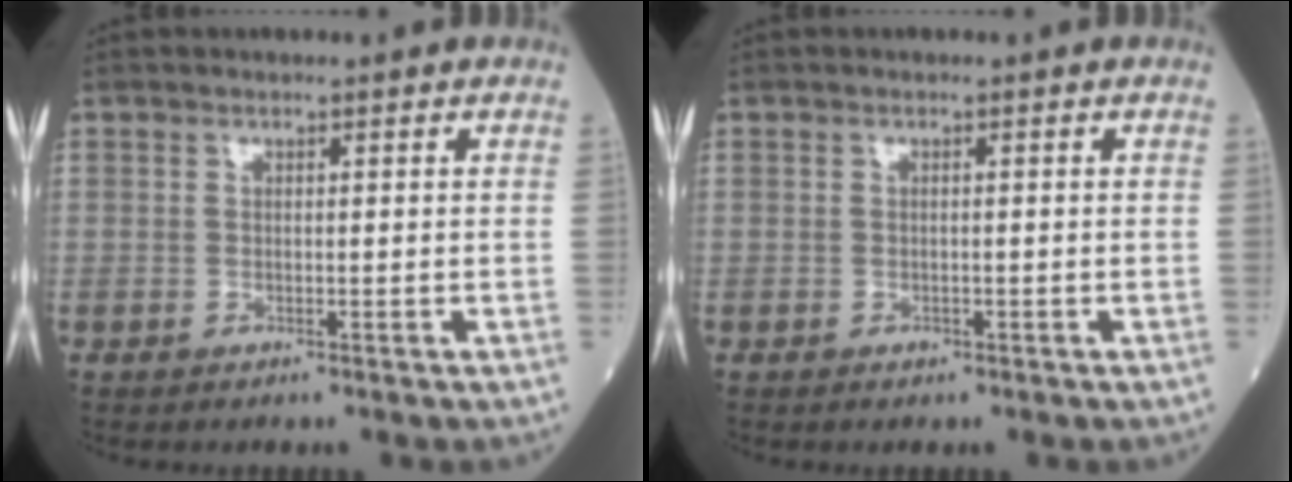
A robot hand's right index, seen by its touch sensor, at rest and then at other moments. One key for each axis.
{"total": 0.5, "fx": -0.3, "fy": 0.3, "fz": 0.2, "tx": -0.002, "ty": 0.001, "tz": -0.004}